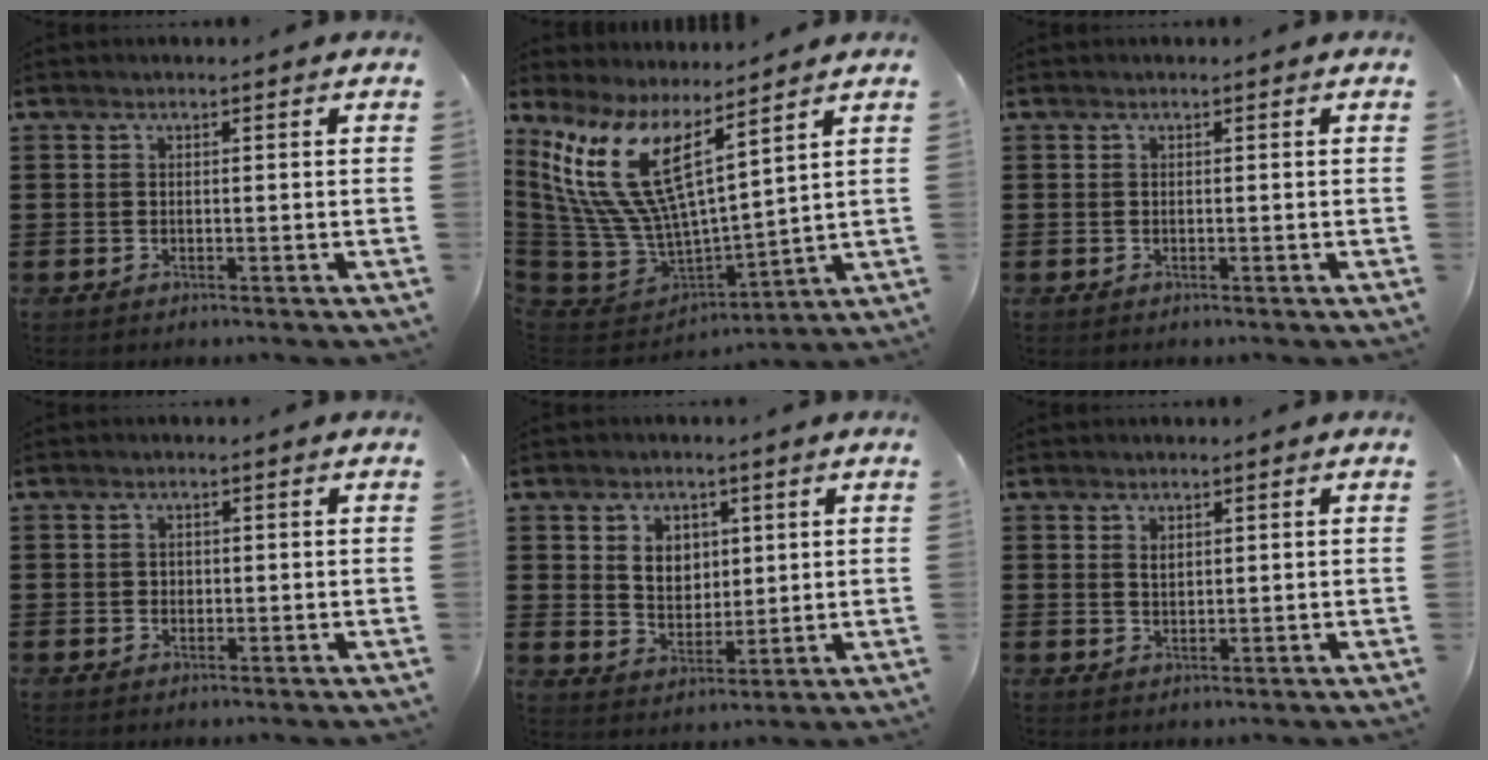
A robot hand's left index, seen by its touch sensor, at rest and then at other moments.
{"total": 14.4, "force": [6.7, 6.0, 11.2], "torque": [-0.275, -0.046, 0.117]}
{"total": 0.0}
{"total": 0.9, "force": [0.1, 0.8, 0.3], "torque": [-0.010, 0.006, 0.001]}
{"total": 4.5, "force": [1.8, 3.7, 1.8], "torque": [-0.045, 0.008, 0.030]}
{"total": 1.1, "force": [0.7, 0.7, 0.5], "torque": [-0.014, 0.003, 0.014]}